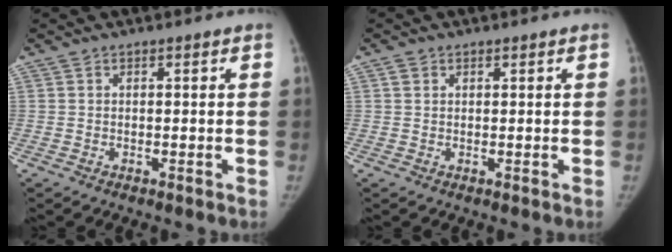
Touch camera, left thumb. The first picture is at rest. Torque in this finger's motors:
{"motor_torque": [0.14, 0.02, 0.17, -0.46, 0.08]}